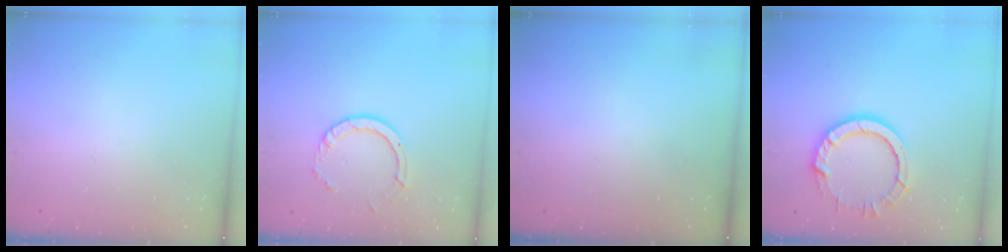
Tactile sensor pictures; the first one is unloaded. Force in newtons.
{"total": 4.2, "press": 4.2, "slide": 0.3}
{"total": 0.0}
{"total": 9.8, "press": 9.8, "slide": 0.4}